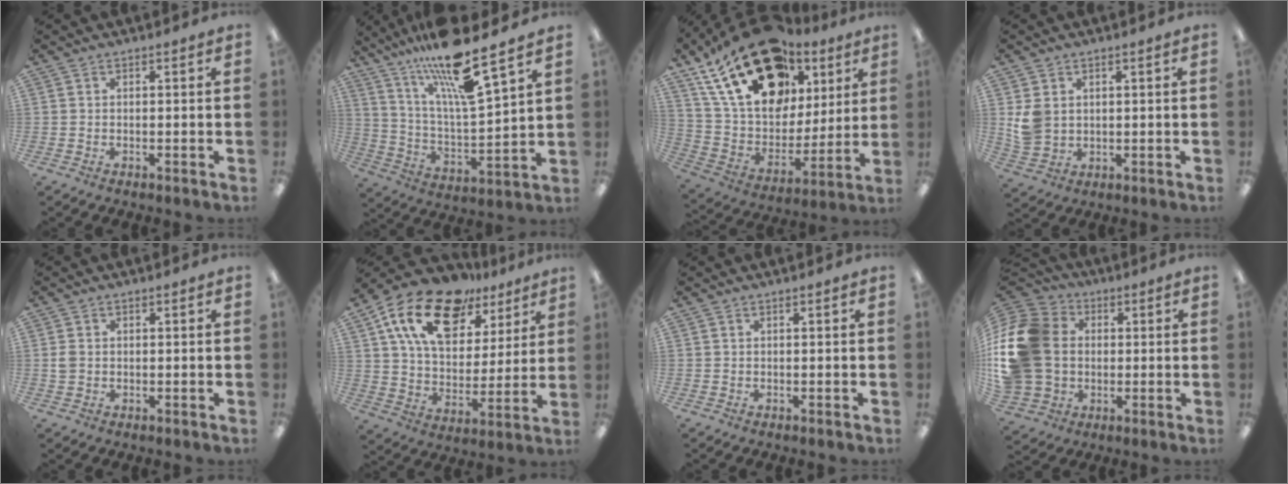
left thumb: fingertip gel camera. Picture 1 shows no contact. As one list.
[{"total": 16.6, "force": [13.4, 1.5, 9.7], "torque": [-0.186, -0.087, 0.221]}, {"total": 27.3, "force": [15.1, 16.0, 16.1], "torque": [-0.290, -0.075, 0.278]}, {"total": 5.9, "force": [1.7, 4.8, 3.0], "torque": [-0.062, 0.006, 0.035]}, {"total": 1.9, "force": [0.1, 1.5, 1.1], "torque": [-0.015, 0.000, -0.001]}, {"total": 20.0, "force": [12.2, 11.1, 11.4], "torque": [-0.209, -0.051, 0.220]}, {"total": 0.0}, {"total": 21.6, "force": [1.4, 17.5, 12.6], "torque": [-0.271, 0.019, 0.033]}]